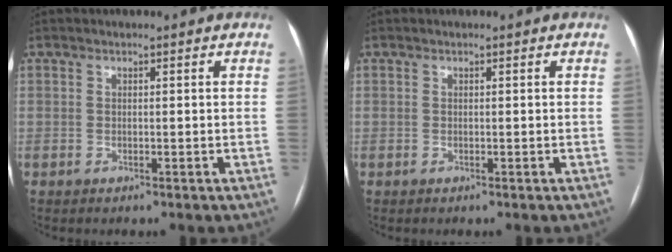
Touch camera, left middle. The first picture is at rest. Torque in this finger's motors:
{"motor_torque": [0.00, 0.03, -0.02, -0.06]}